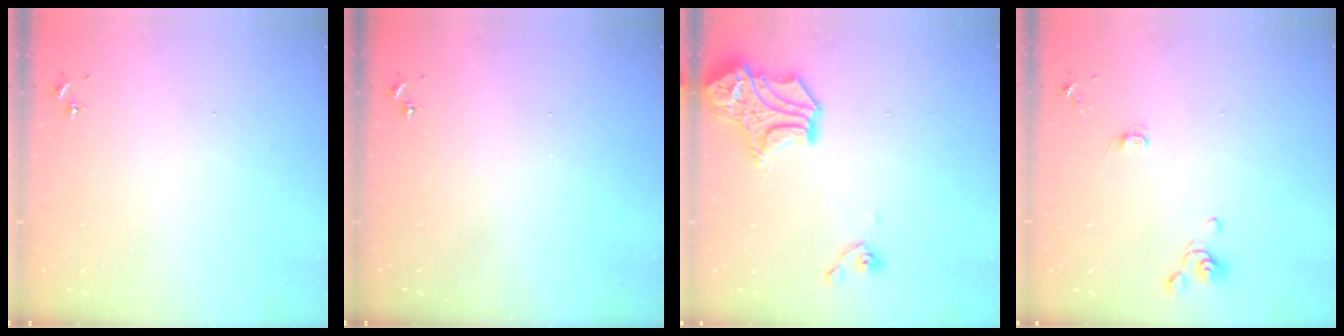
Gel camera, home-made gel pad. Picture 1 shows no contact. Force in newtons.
{"total": 0.0}
{"total": 17.1, "press": 17.0, "slide": 1.5}
{"total": 4.1, "press": 3.9, "slide": 1.4}